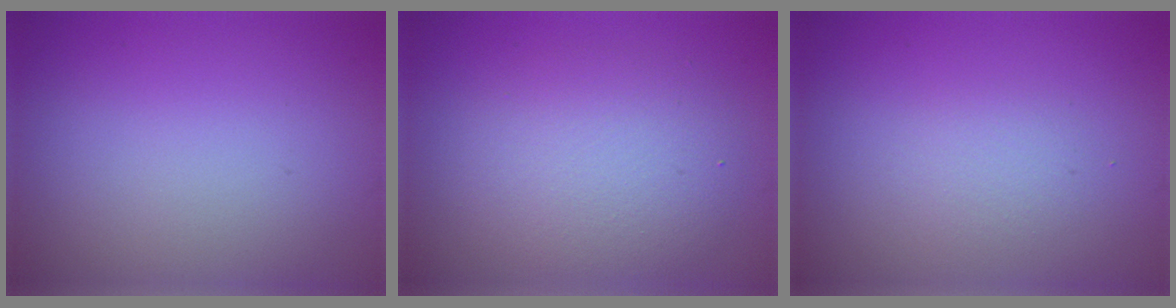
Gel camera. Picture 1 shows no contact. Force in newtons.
{"total": 4.6, "press": 4.5, "slide": 0.4}
{"total": 1.5, "press": 1.4, "slide": 0.1}